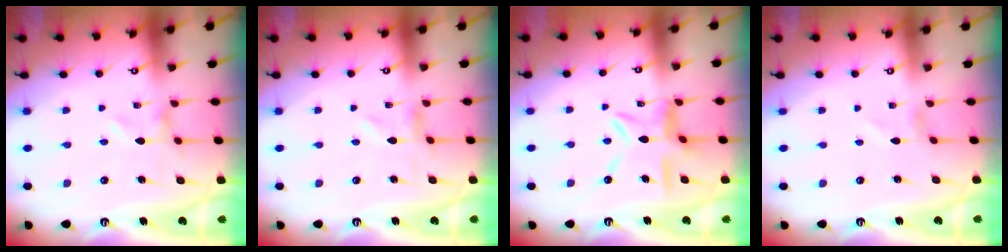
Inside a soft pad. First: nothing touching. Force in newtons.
{"total": 0.0}
{"total": 11.5, "press": 11.5, "slide": 1.3}
{"total": 1.4, "press": 1.4, "slide": 0.1}